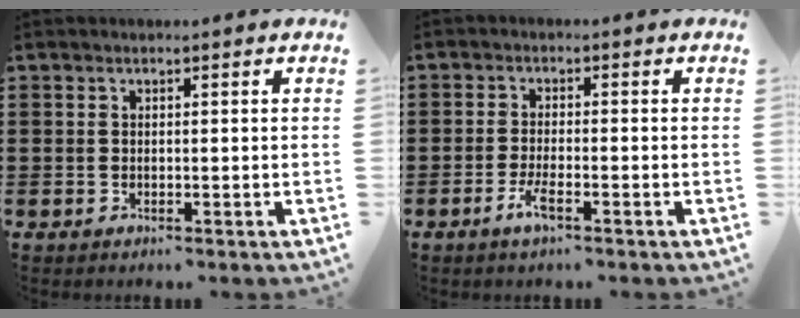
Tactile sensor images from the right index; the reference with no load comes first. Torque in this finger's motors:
{"motor_torque": [0.69, 1.45, 0.10, 0.01]}